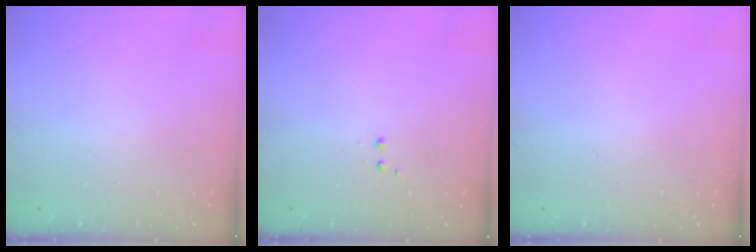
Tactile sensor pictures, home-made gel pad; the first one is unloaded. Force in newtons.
{"total": 1.9, "press": 1.8, "slide": 0.5}
{"total": 0.0}